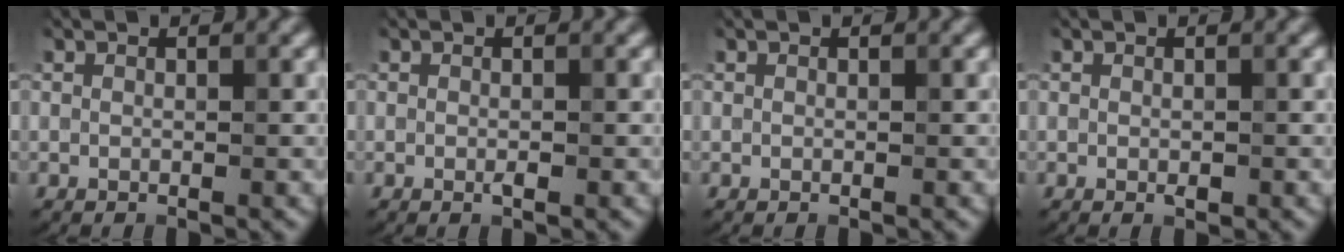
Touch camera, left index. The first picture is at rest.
{"total": 0.6, "force": [-0.2, 0.2, 0.5], "torque": [-0.011, -0.002, -0.002]}
{"total": 0.0}
{"total": 0.7, "force": [-0.2, 0.3, 0.5], "torque": [-0.008, 0.000, -0.001]}